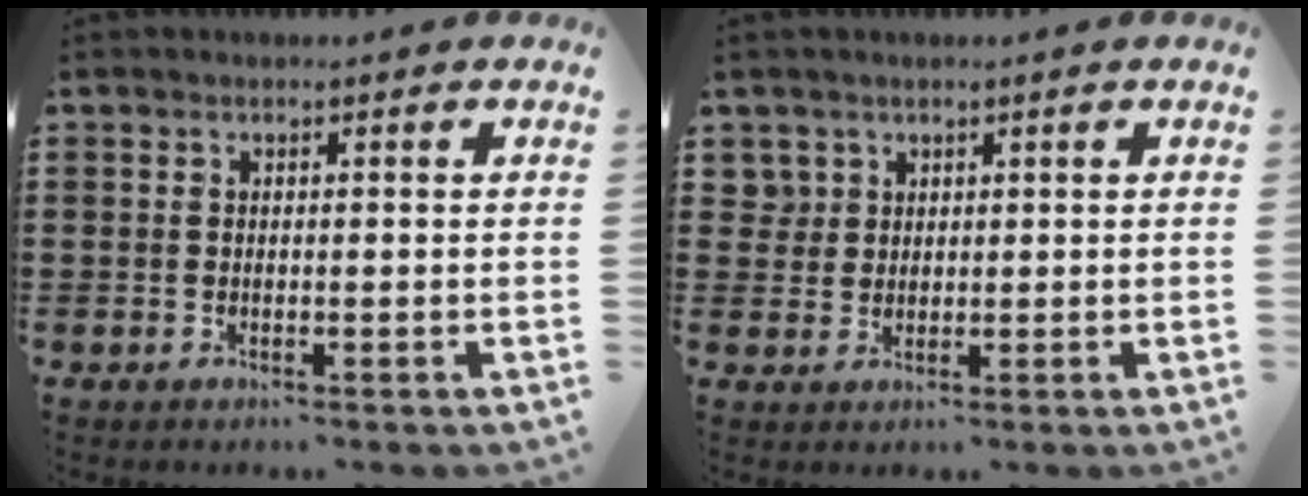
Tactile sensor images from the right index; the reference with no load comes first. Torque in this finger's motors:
{"motor_torque": [0.69, 0.94, 0.11, 0.00]}